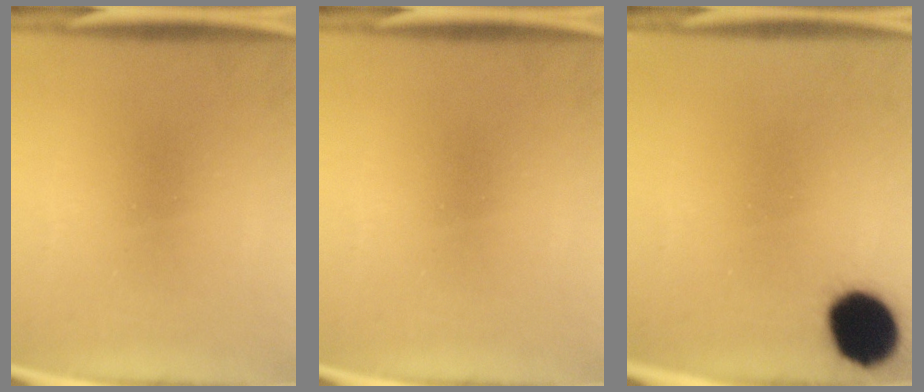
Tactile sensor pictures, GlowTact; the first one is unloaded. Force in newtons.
{"total": 0.0}
{"total": 13.1}